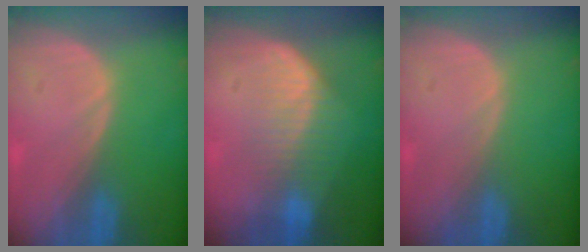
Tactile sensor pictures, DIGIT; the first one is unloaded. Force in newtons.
{"total": 6.9, "press": 6.5, "slide": 2.4}
{"total": 0.0}